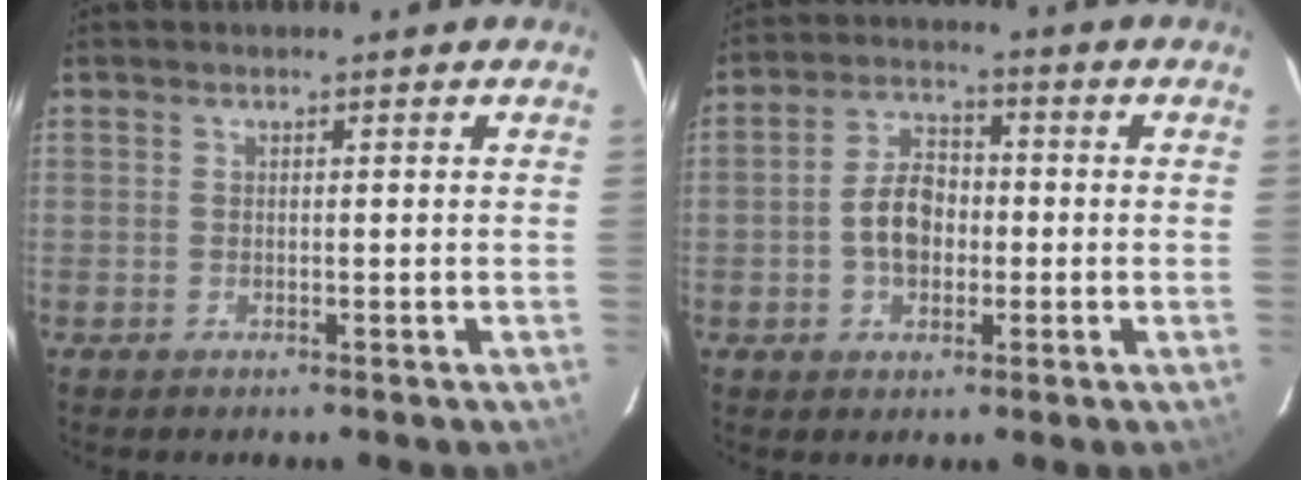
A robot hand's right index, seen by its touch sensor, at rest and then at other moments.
{"total": 7.5, "force": [-1.4, 5.1, 5.4], "torque": [-0.103, 0.019, -0.019]}